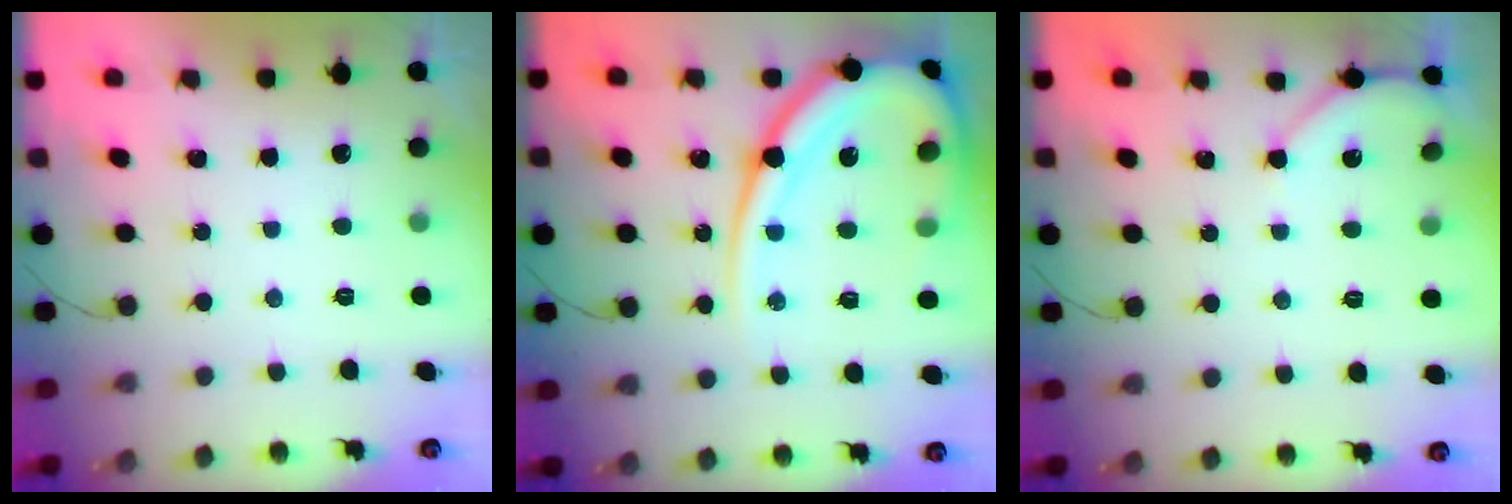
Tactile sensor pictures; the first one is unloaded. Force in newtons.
{"total": 20.2, "press": 20.1, "slide": 2.3}
{"total": 4.2, "press": 4.2, "slide": 0.5}